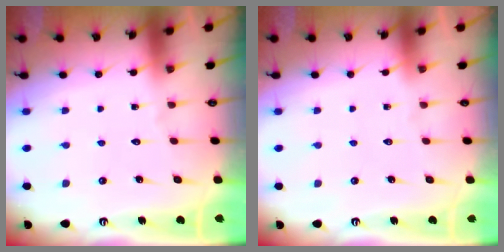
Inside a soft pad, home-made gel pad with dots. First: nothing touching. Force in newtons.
{"total": 0.0}